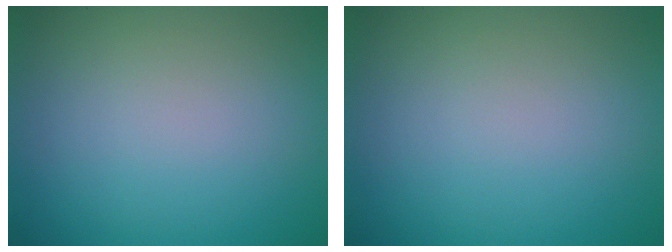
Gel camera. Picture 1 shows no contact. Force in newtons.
{"total": 0.0}